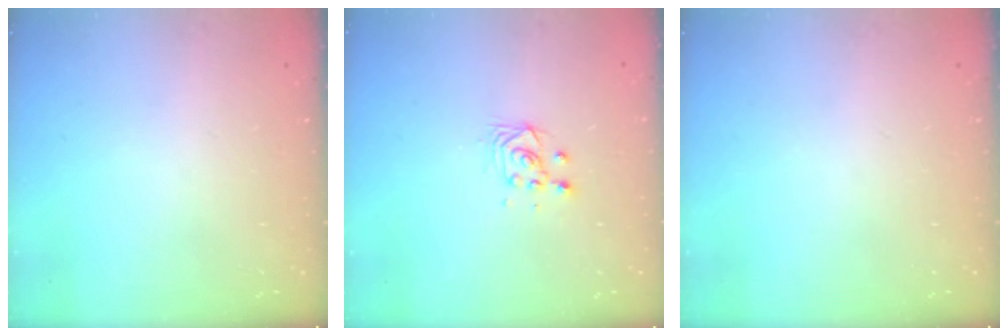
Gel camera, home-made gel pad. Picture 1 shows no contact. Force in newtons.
{"total": 3.3, "press": 3.2, "slide": 0.7}
{"total": 0.0}